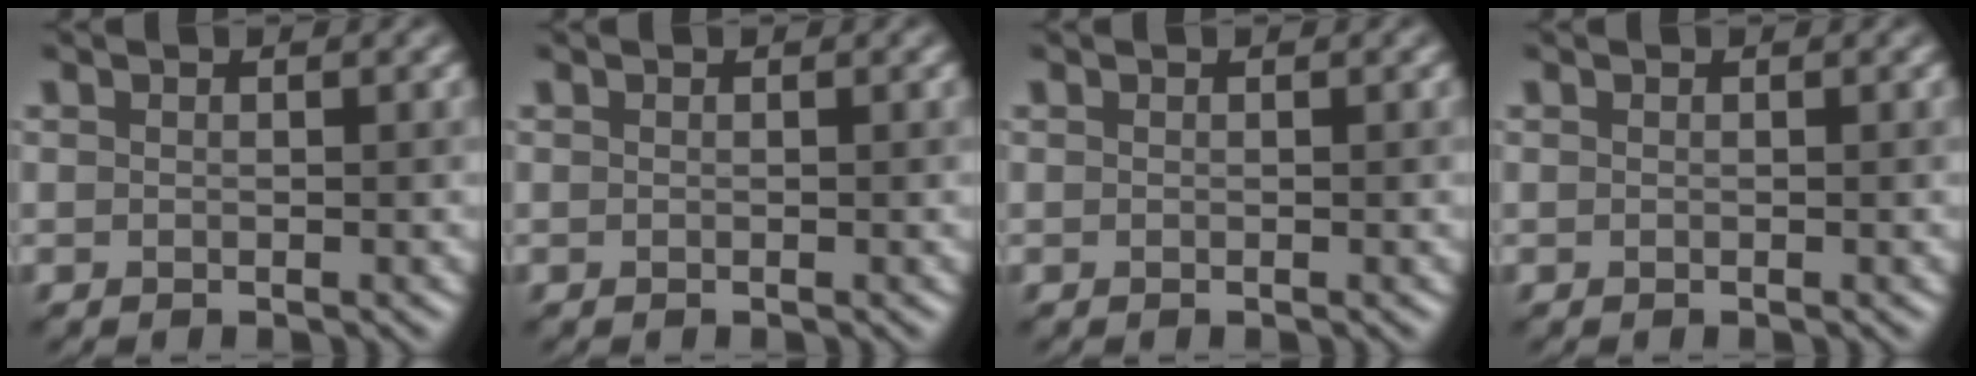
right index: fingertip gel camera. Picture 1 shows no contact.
{"total": 0.0}
{"total": 0.0}
{"total": 0.0}